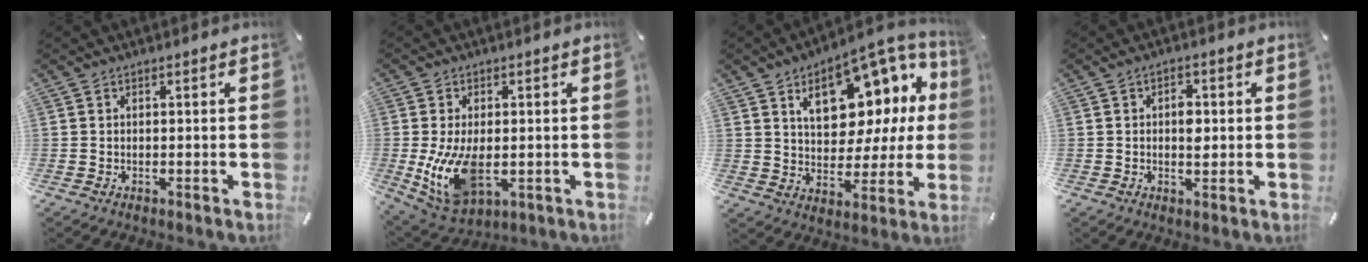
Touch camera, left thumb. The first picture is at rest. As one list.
[{"total": 12.7, "force": [-1.1, 7.7, 10.0], "torque": [-0.213, -0.018, -0.016]}, {"total": 16.3, "force": [8.5, 9.9, 9.7], "torque": [-0.137, -0.056, 0.147]}, {"total": 3.9, "force": [0.3, 2.4, 3.1], "torque": [-0.037, -0.003, -0.001]}]